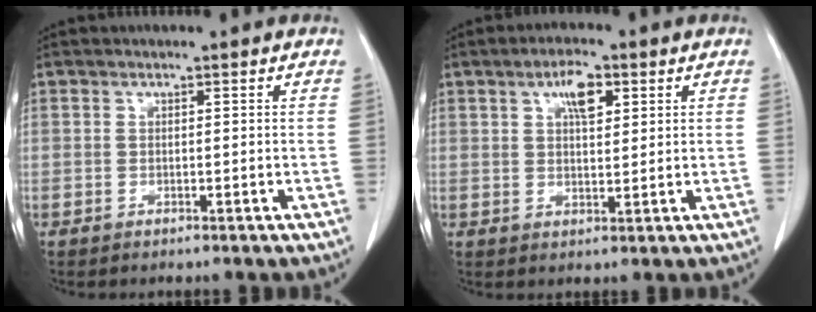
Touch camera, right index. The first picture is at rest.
{"total": 4.7, "force": [2.2, 1.6, 3.8], "torque": [-0.071, 0.003, 0.037]}